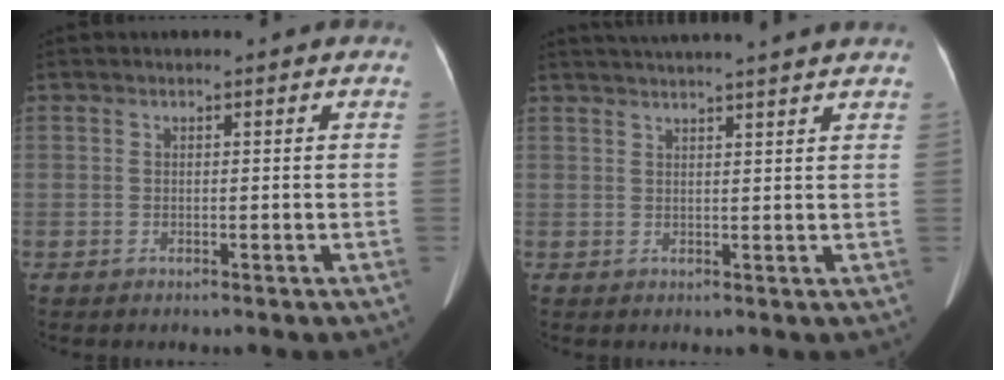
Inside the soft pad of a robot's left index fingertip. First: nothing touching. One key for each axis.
{"total": 11.1, "fx": 10.0, "fy": -0.9, "fz": 4.5, "tx": -0.074, "ty": 0.021, "tz": 0.127}